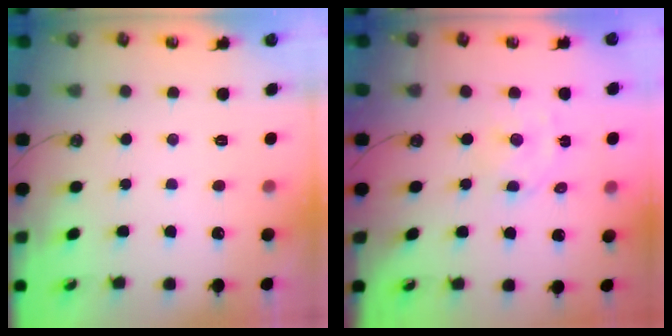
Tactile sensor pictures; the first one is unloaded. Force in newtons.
{"total": 3.0, "press": 3.0, "slide": 0.3}